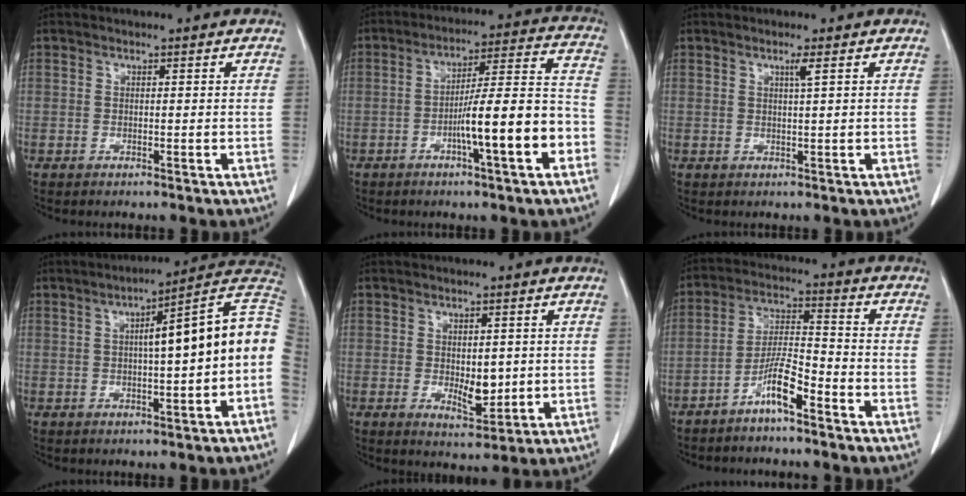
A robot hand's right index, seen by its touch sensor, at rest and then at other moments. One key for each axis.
{"total": 13.4, "fx": -4.9, "fy": 0.6, "fz": 12.4, "tx": -0.188, "ty": 0.018, "tz": -0.075}
{"total": 1.3, "fx": 0.6, "fy": -0.4, "fz": 1.1, "tx": -0.024, "ty": -0.004, "tz": 0.013}
{"total": 13.6, "fx": 0.5, "fy": 1.2, "fz": 13.6, "tx": -0.185, "ty": 0.039, "tz": 0.003}
{"total": 4.7, "fx": -0.2, "fy": 2.3, "fz": 4.1, "tx": -0.060, "ty": -0.009, "tz": 0.006}
{"total": 6.2, "fx": -4.1, "fy": 0.6, "fz": 4.5, "tx": -0.096, "ty": 0.006, "tz": -0.080}